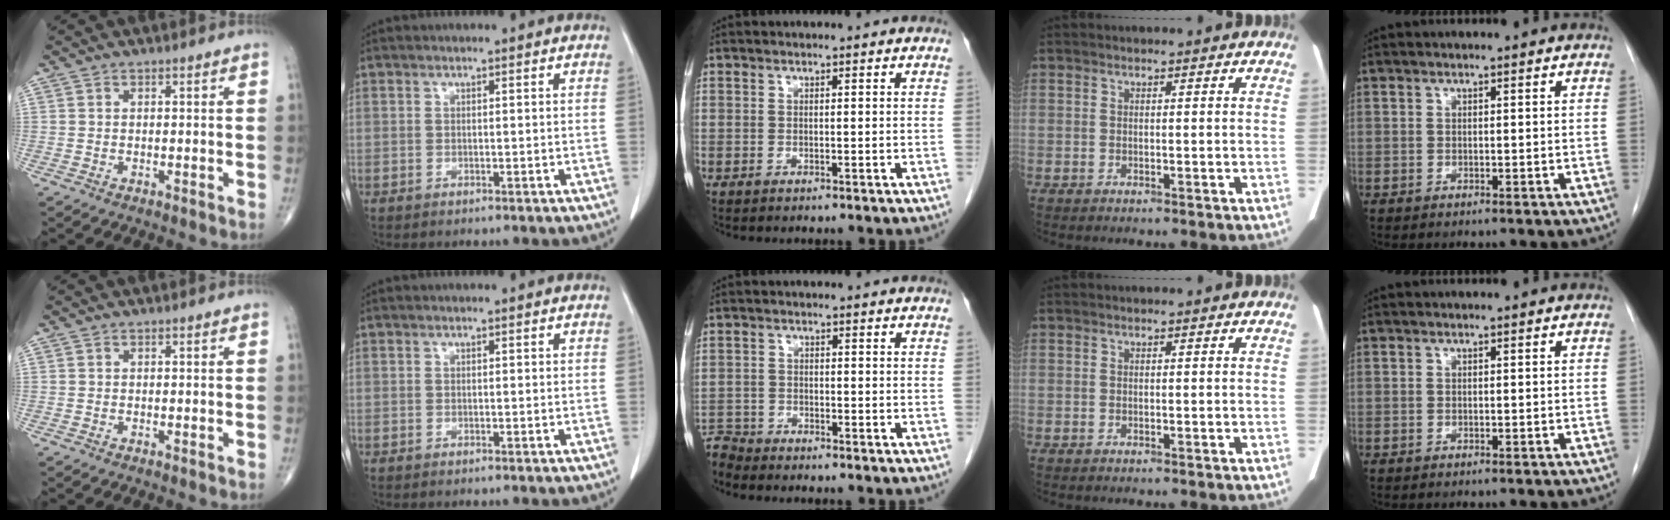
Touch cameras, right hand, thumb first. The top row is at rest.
{"middle": {"total": 3.7, "force": [-3.7, 0.4, -0.7], "torque": [0.014, -0.012, -0.071]}}